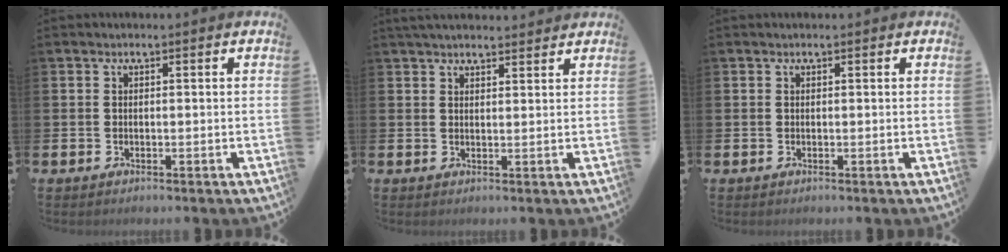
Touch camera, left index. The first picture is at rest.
{"total": 3.0, "force": [2.9, 0.6, 0.6], "torque": [-0.014, -0.008, 0.053]}
{"total": 0.0}